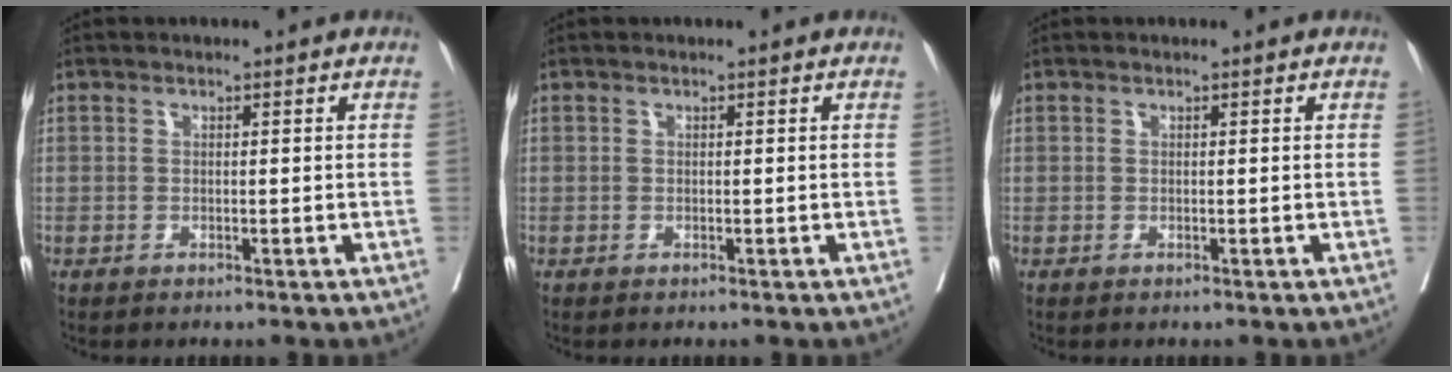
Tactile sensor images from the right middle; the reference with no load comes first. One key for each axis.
{"total": 0.0}
{"total": 0.0}